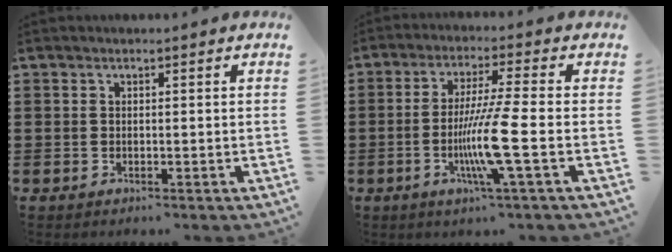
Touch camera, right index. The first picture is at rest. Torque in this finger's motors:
{"motor_torque": [2.14, 0.00, 0.52, 0.21]}